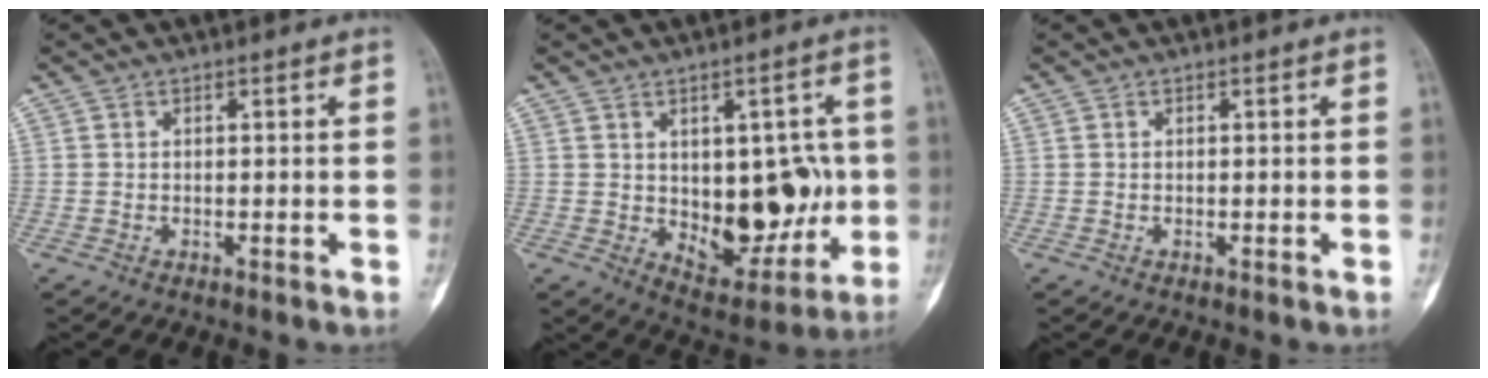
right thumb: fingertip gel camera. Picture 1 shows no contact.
{"total": 14.7, "force": [-0.2, 8.5, 12.0], "torque": [-0.112, -0.008, 0.019]}
{"total": 0.0}